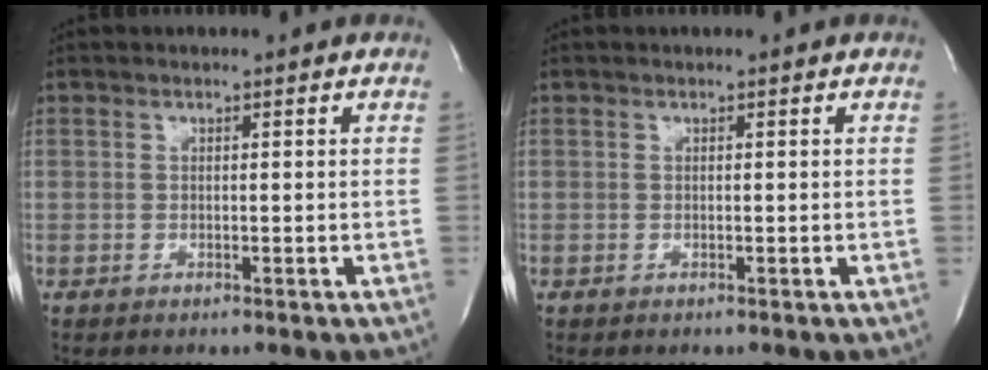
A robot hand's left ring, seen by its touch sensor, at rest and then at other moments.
{"total": 0.0}